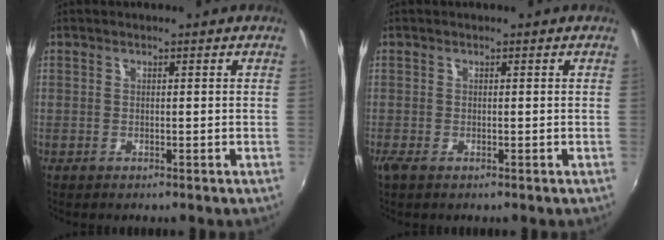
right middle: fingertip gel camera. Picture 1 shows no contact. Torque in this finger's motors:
{"motor_torque": [0.57, -0.57, 0.08, 0.03]}